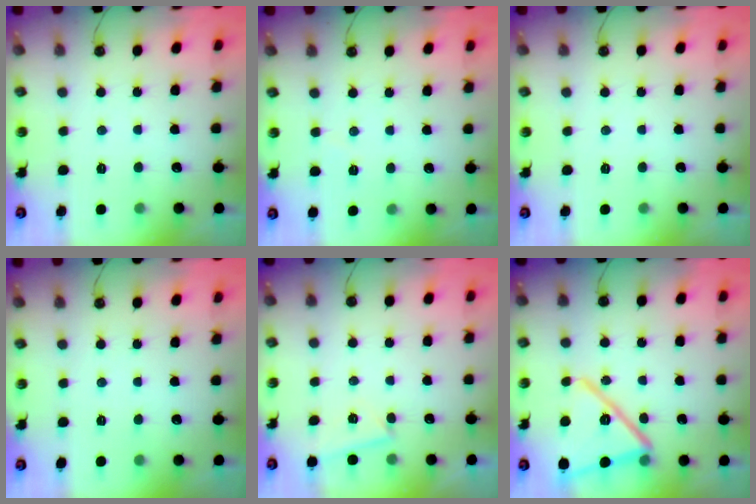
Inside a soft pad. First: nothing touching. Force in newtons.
{"total": 2.7, "press": 2.4, "slide": 1.1}
{"total": 0.0}
{"total": 0.0}
{"total": 3.9, "press": 3.2, "slide": 2.3}
{"total": 18.4, "press": 18.3, "slide": 1.1}